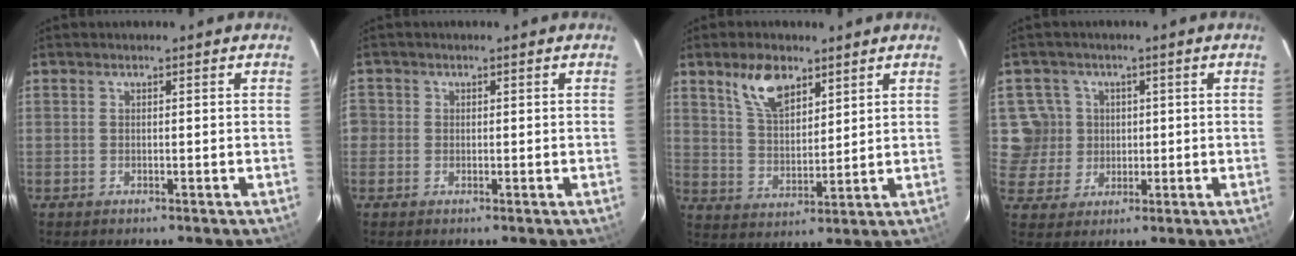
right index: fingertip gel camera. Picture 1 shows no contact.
{"total": 2.2, "force": [-0.5, 2.2, 0.3], "torque": [-0.004, 0.004, -0.012]}
{"total": 9.2, "force": [5.8, 4.5, 5.6], "torque": [-0.100, 0.014, 0.115]}
{"total": 6.5, "force": [0.9, 6.4, 0.4], "torque": [-0.014, 0.013, 0.018]}